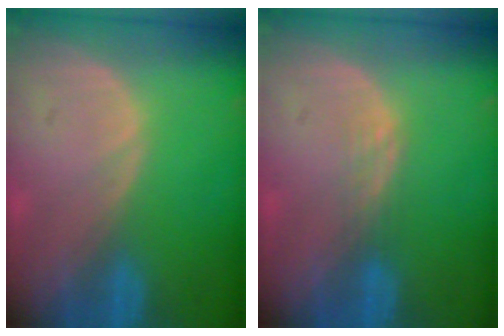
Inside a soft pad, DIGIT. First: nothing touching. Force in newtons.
{"total": 1.5, "press": 1.5, "slide": 0.3}